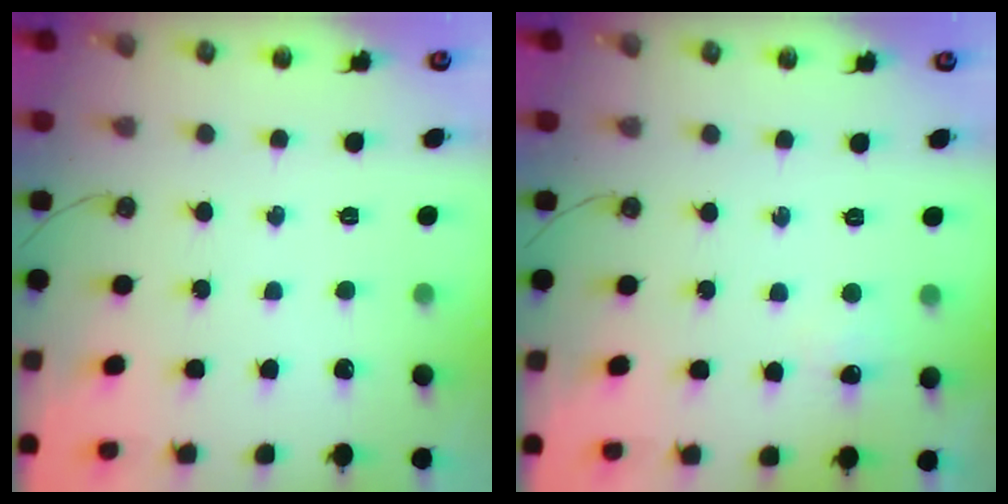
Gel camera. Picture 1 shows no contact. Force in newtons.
{"total": 5.1, "press": 5.1, "slide": 0.7}